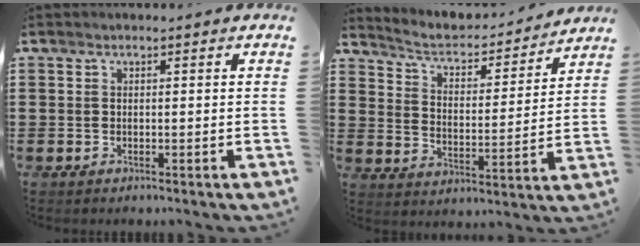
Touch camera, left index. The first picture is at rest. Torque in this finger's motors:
{"motor_torque": [1.07, -1.07, 0.11, 0.05]}